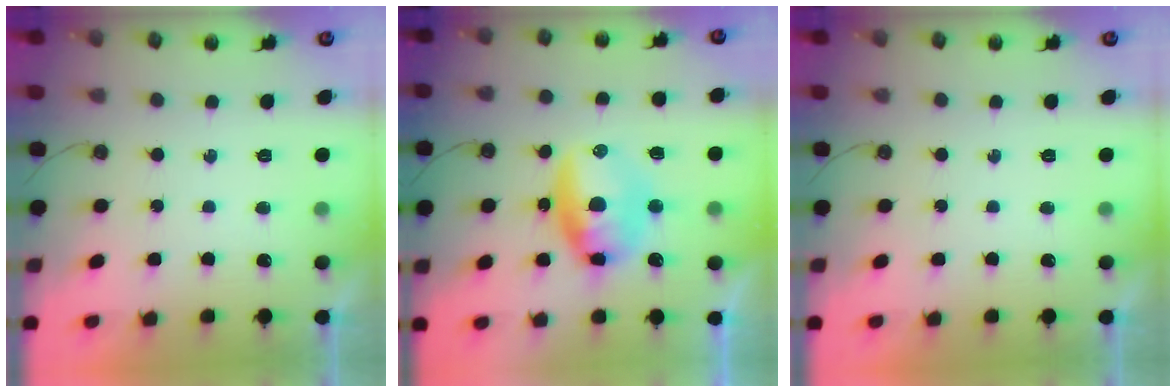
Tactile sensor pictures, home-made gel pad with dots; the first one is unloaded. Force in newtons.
{"total": 10.8, "press": 10.7, "slide": 1.6}
{"total": 0.0}